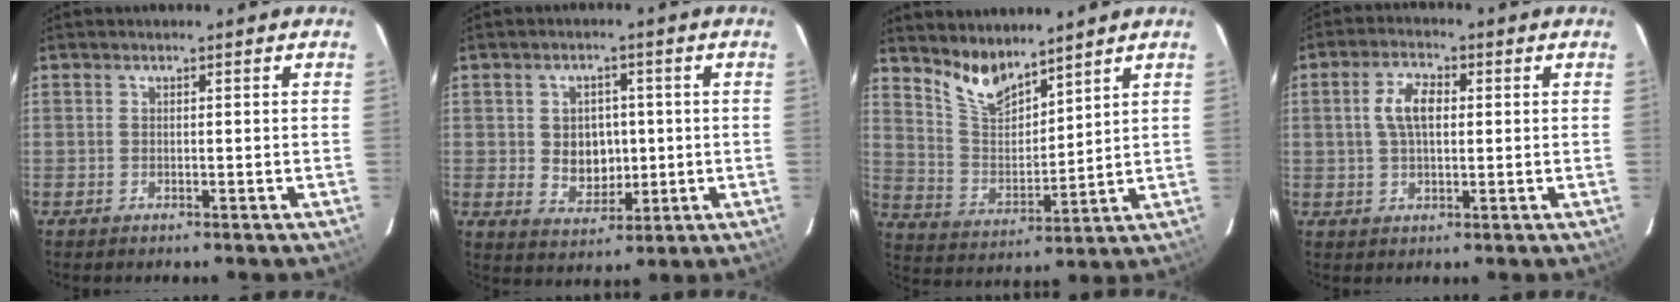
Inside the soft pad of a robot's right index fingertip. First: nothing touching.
{"total": 6.7, "force": [0.2, 5.6, 3.7], "torque": [-0.067, 0.004, 0.019]}
{"total": 9.0, "force": [7.6, 3.0, 3.9], "torque": [-0.075, -0.005, 0.153]}
{"total": 6.2, "force": [1.0, 3.2, 5.3], "torque": [-0.100, 0.013, 0.019]}